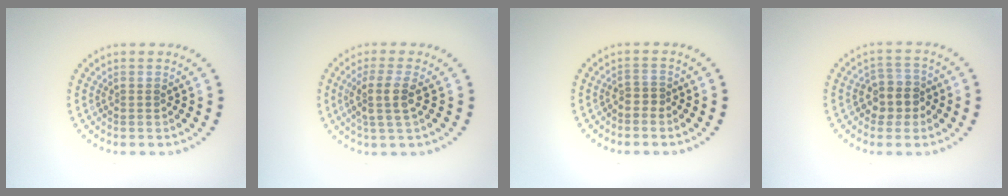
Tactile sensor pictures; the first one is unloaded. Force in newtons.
{"total": 3.0, "press": 2.4, "slide": 1.8}
{"total": 1.0, "press": 0.7, "slide": 0.7}
{"total": 2.7, "press": 2.5, "slide": 1.0}